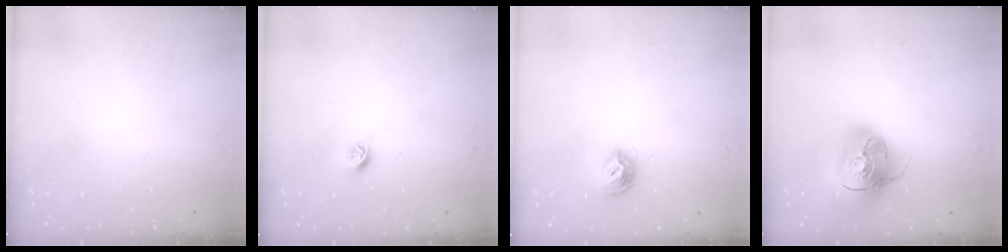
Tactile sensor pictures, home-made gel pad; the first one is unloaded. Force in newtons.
{"total": 6.0, "press": 5.9, "slide": 0.7}
{"total": 8.8, "press": 8.8, "slide": 0.2}
{"total": 16.4, "press": 16.2, "slide": 2.5}